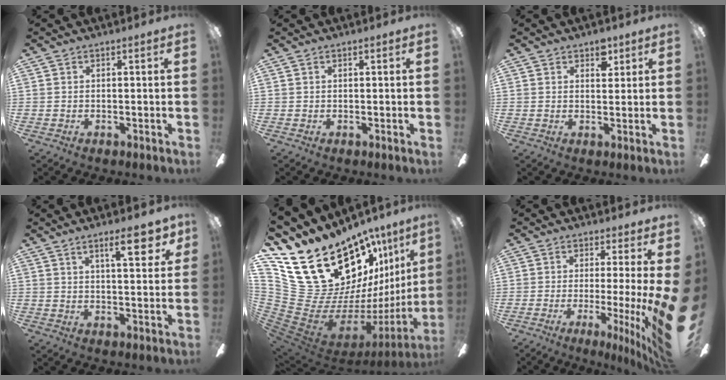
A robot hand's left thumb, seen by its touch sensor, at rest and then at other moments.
{"total": 0.0}
{"total": 4.4, "force": [2.9, 2.5, 2.2], "torque": [-0.009, -0.015, 0.046]}
{"total": 9.7, "force": [5.5, 3.0, 7.4], "torque": [-0.089, -0.025, 0.081]}
{"total": 27.4, "force": [16.1, 16.3, 15.0], "torque": [-0.222, -0.156, 0.367]}
{"total": 9.5, "force": [-0.5, -0.1, 9.5], "torque": [-0.134, -0.036, -0.001]}